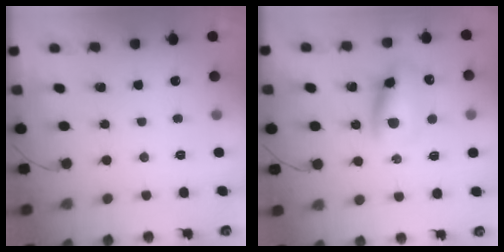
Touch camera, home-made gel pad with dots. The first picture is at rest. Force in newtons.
{"total": 11.9, "press": 11.7, "slide": 2.3}